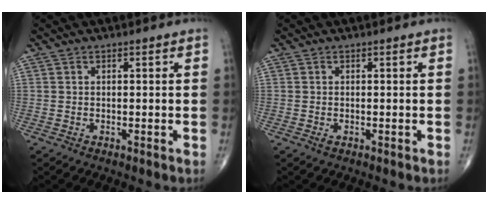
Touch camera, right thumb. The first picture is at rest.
{"total": 0.5, "force": [-0.2, 0.2, 0.4], "torque": [-0.008, -0.001, -0.004]}